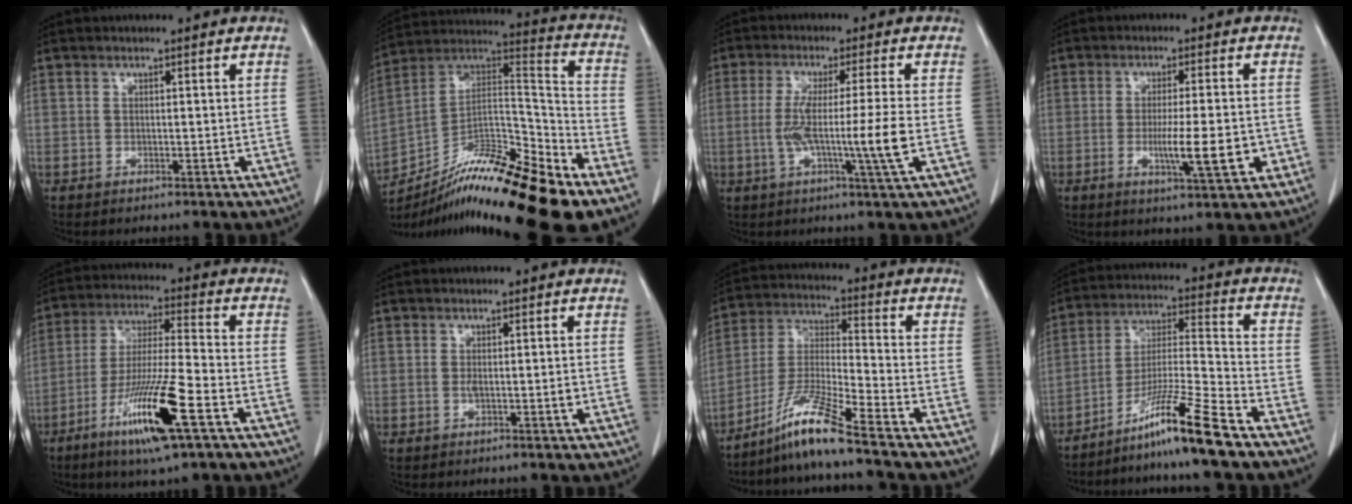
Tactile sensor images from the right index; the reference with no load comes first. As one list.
[{"total": 22.5, "force": [-15.3, 2.5, 16.2], "torque": [-0.253, 0.010, -0.263]}, {"total": 9.5, "force": [-1.6, -1.3, 9.3], "torque": [-0.172, -0.014, -0.030]}, {"total": 7.8, "force": [-2.1, 0.8, 7.4], "torque": [-0.120, -0.010, -0.032]}, {"total": 14.6, "force": [-7.1, 0.7, 12.8], "torque": [-0.250, -0.026, -0.127]}, {"total": 1.6, "force": [-0.3, 0.3, 1.6], "torque": [-0.028, -0.002, -0.003]}, {"total": 10.2, "force": [-7.9, -1.4, 6.3], "torque": [-0.136, -0.021, -0.152]}, {"total": 12.3, "force": [-9.0, -1.6, 8.3], "torque": [-0.156, -0.018, -0.162]}]